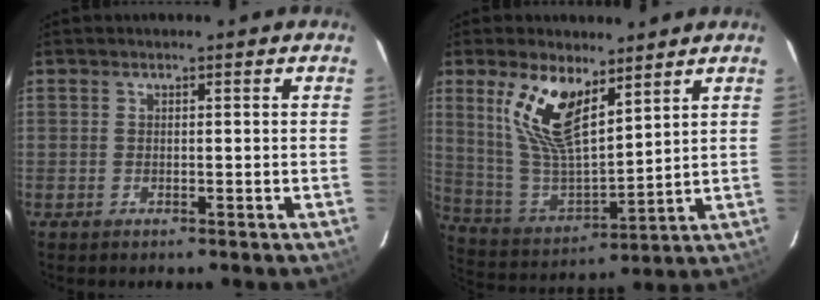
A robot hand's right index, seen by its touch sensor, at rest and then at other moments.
{"total": 14.5, "force": [8.0, 5.8, 10.6], "torque": [-0.215, 0.002, 0.170]}